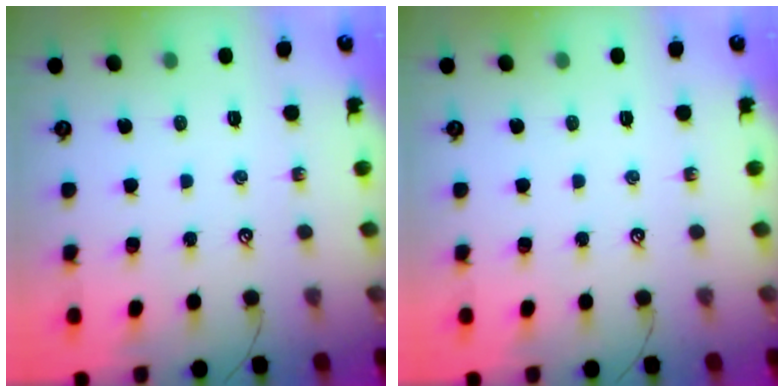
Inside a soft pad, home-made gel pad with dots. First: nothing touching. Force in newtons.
{"total": 0.0}